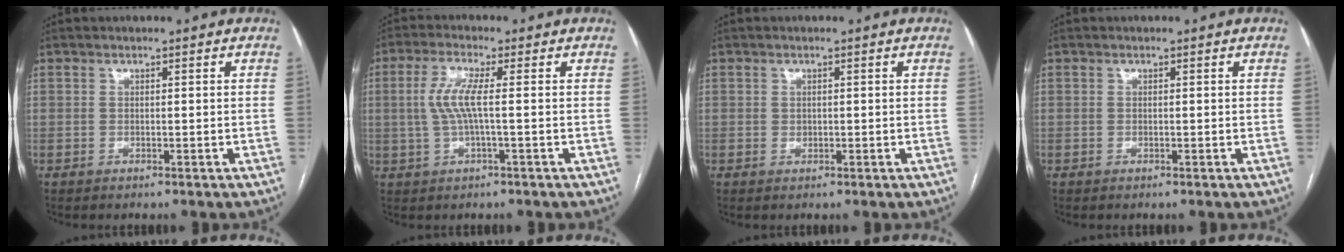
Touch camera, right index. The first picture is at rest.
{"total": 5.2, "force": [0.3, 0.6, 5.2], "torque": [-0.116, 0.009, 0.004]}
{"total": 0.7, "force": [0.0, 0.6, 0.3], "torque": [-0.002, 0.001, 0.002]}
{"total": 0.0}